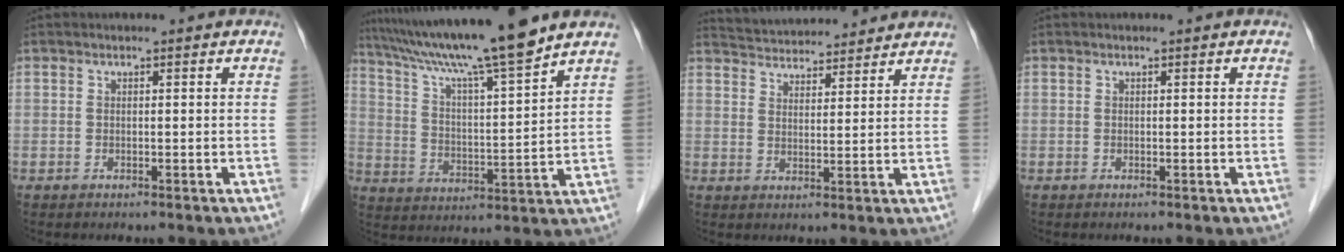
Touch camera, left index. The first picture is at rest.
{"total": 15.9, "force": [13.2, -1.2, 8.8], "torque": [-0.154, 0.000, 0.219]}
{"total": 11.9, "force": [11.4, 2.0, 2.9], "torque": [-0.048, 0.023, 0.167]}
{"total": 0.0}